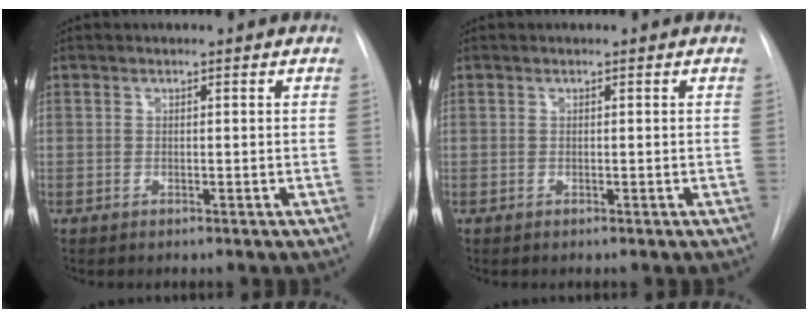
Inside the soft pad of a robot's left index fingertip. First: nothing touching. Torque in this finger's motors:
{"motor_torque": [0.00, 0.00, -0.01, 0.00]}